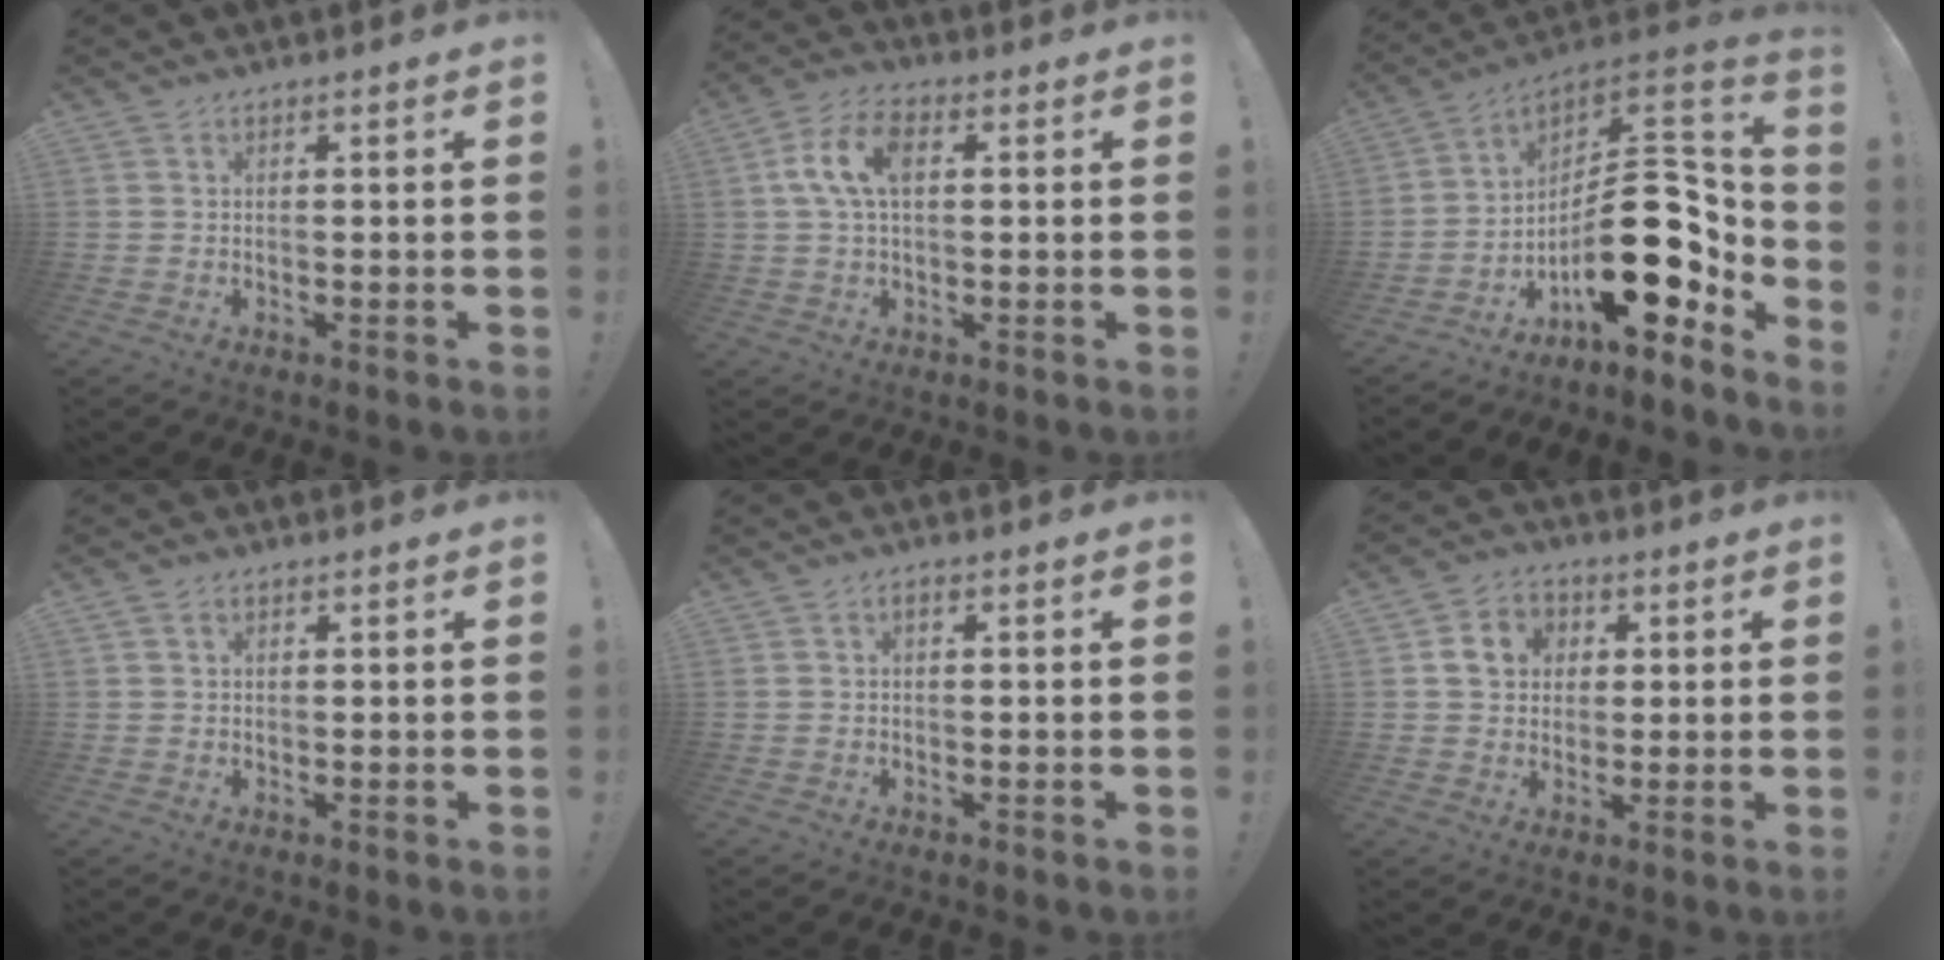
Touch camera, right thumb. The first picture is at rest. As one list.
[{"total": 10.0, "force": [2.2, 5.7, 7.9], "torque": [-0.151, 0.008, 0.042]}, {"total": 21.8, "force": [-4.2, 10.6, 18.7], "torque": [-0.268, 0.006, -0.062]}, {"total": 1.1, "force": [0.6, 0.7, 0.5], "torque": [-0.002, -0.002, 0.010]}, {"total": 0.8, "force": [-0.1, 0.3, 0.7], "torque": [-0.014, 0.003, -0.002]}, {"total": 8.7, "force": [2.3, 7.6, 3.5], "torque": [-0.054, 0.002, 0.048]}]